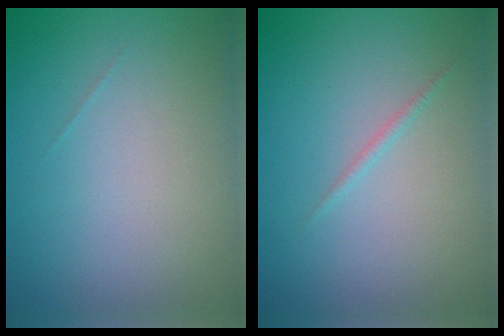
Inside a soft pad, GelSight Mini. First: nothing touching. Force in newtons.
{"total": 0.6, "press": 0.6, "slide": 0.0}